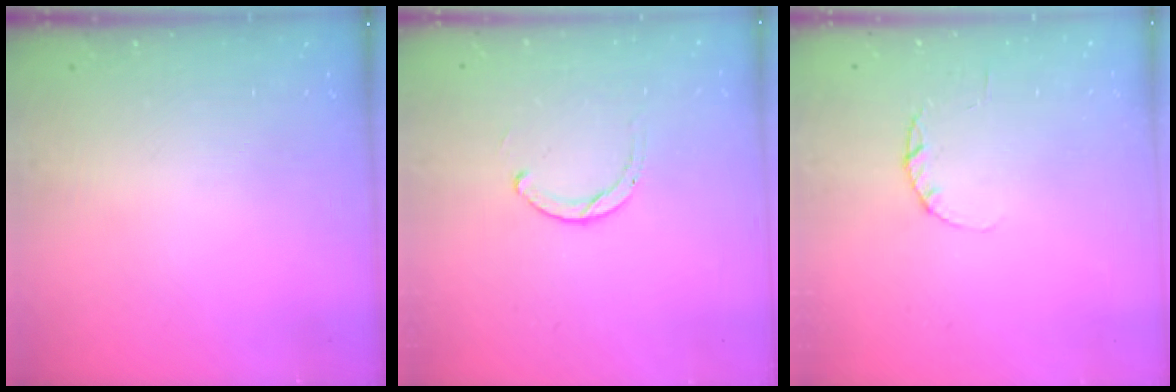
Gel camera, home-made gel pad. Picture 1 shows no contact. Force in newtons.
{"total": 1.8, "press": 1.8, "slide": 0.2}
{"total": 2.2, "press": 2.2, "slide": 0.4}